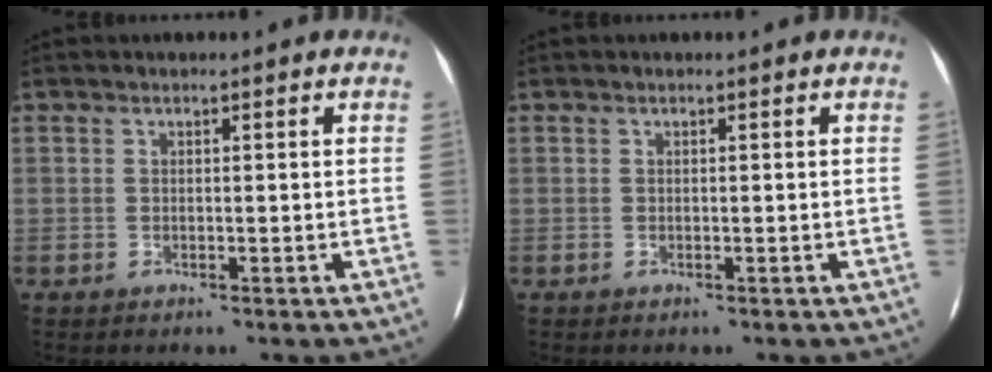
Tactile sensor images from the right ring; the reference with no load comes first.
{"total": 0.0}